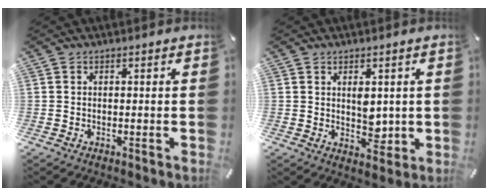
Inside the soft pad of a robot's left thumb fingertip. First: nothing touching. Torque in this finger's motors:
{"motor_torque": [0.86, 0.66, 0.64, -0.10, 0.07]}